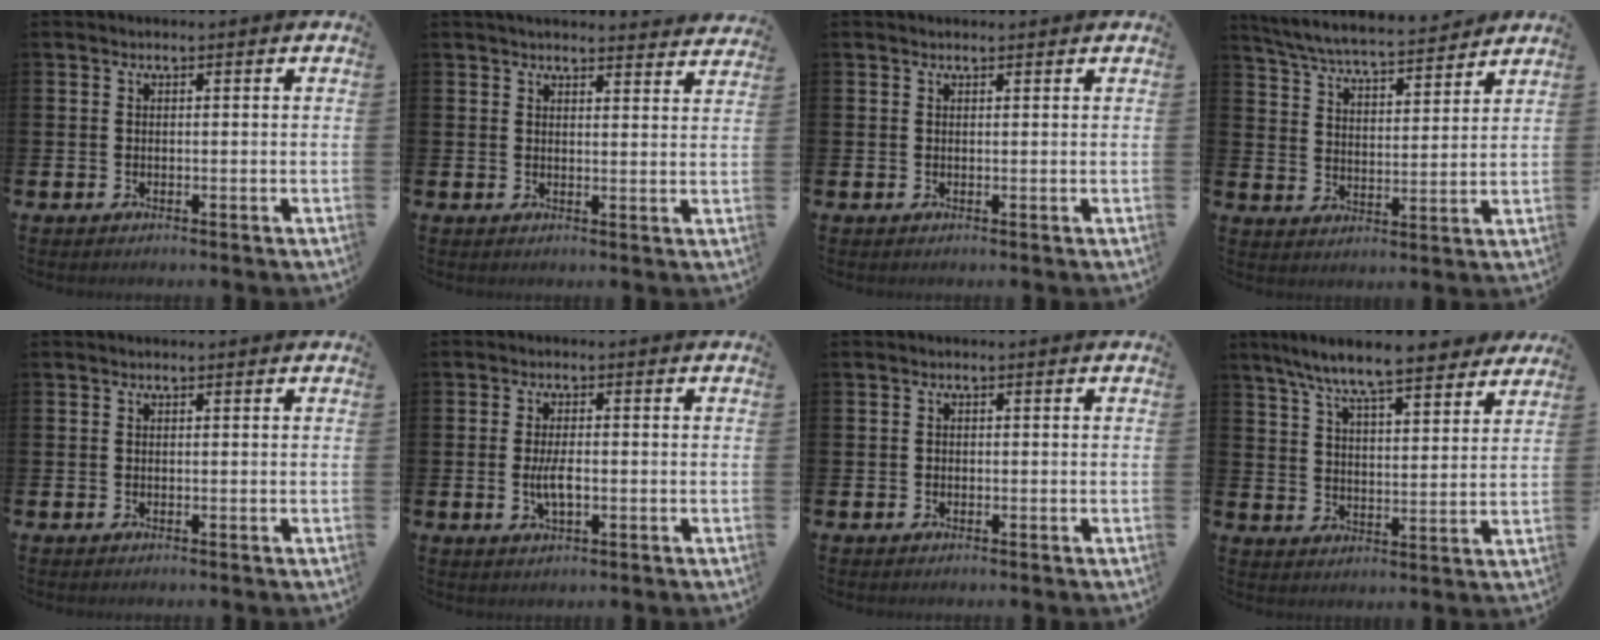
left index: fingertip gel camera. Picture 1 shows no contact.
{"total": 3.6, "force": [3.6, 0.2, 0.4], "torque": [-0.011, -0.018, 0.064]}
{"total": 0.5, "force": [0.5, 0.1, 0.0], "torque": [0.011, -0.004, 0.007]}
{"total": 6.5, "force": [6.2, 0.7, 1.6], "torque": [-0.057, -0.043, 0.108]}
{"total": 0.0}
{"total": 3.6, "force": [-0.5, 1.4, 3.3], "torque": [-0.056, -0.007, -0.014]}
{"total": 0.6, "force": [-0.3, 0.5, 0.2], "torque": [-0.009, 0.006, -0.006]}
{"total": 9.1, "force": [8.4, 1.0, 3.2], "torque": [-0.089, -0.046, 0.149]}